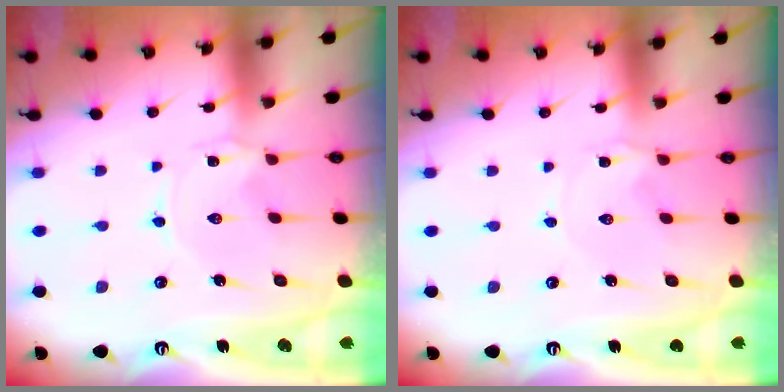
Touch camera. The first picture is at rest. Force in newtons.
{"total": 2.1, "press": 2.1, "slide": 0.1}